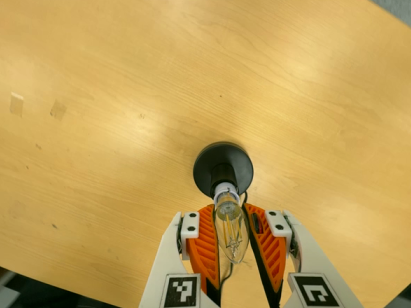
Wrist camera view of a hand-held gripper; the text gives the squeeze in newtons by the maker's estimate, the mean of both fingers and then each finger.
{"total": 12.8, "left": 13.0, "right": 12.7}